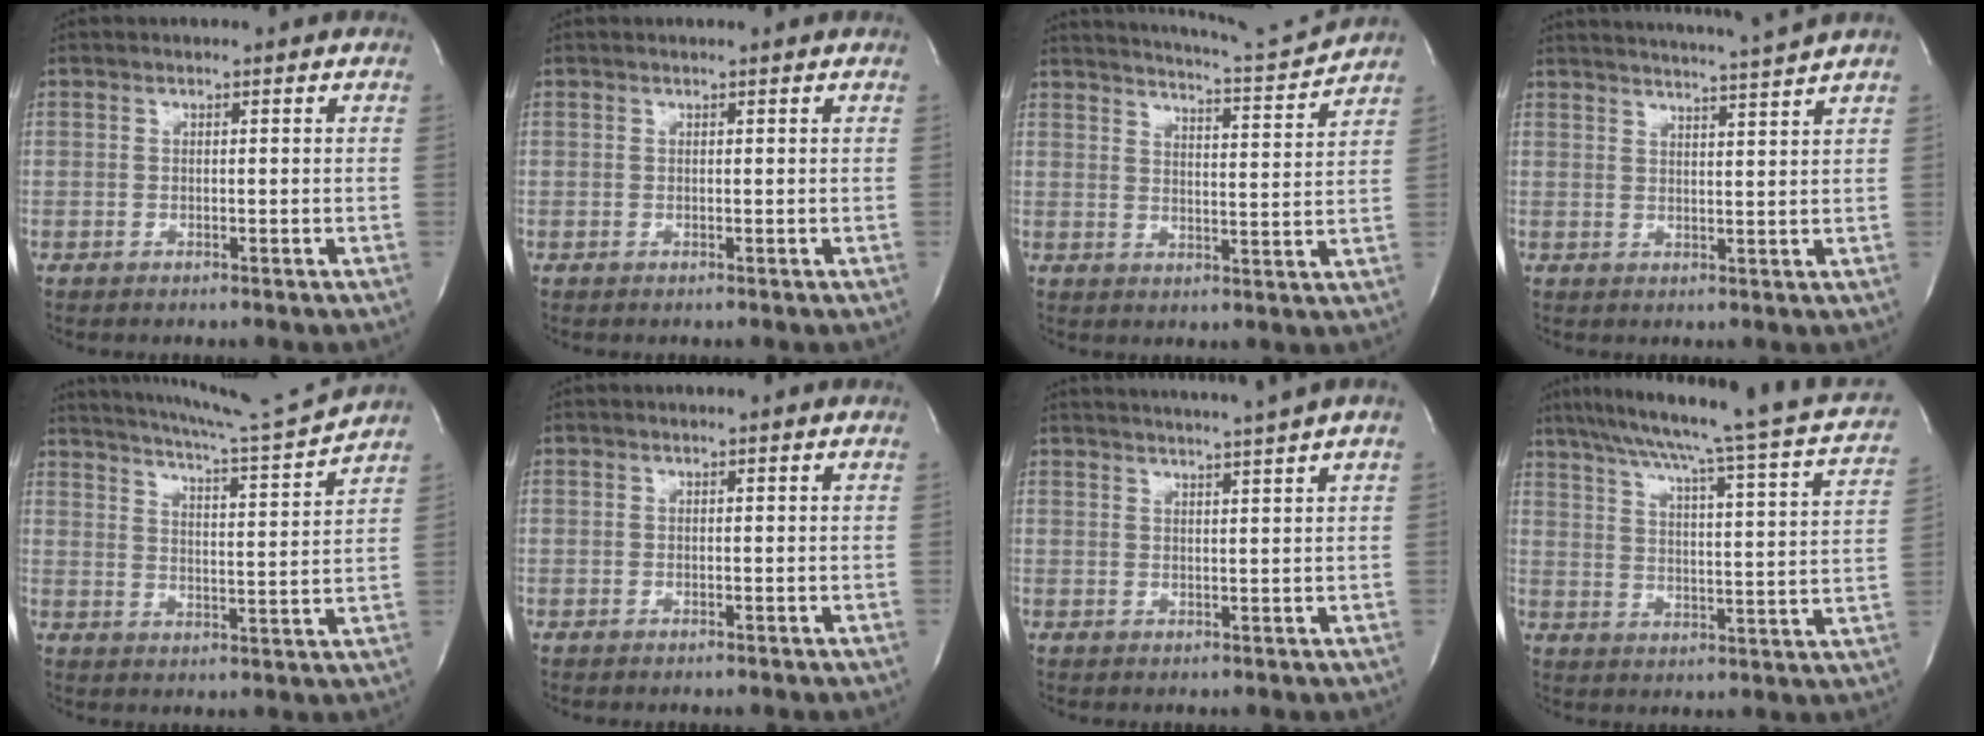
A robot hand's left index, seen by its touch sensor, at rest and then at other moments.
{"total": 1.0, "force": [1.0, -0.1, 0.3], "torque": [-0.008, 0.005, 0.015]}
{"total": 10.5, "force": [10.2, -1.9, 1.9], "torque": [-0.041, -0.039, 0.145]}
{"total": 10.0, "force": [9.2, -2.4, 2.9], "torque": [-0.048, -0.028, 0.125]}
{"total": 12.9, "force": [12.1, -2.9, 3.5], "torque": [-0.069, -0.053, 0.178]}
{"total": 0.0}
{"total": 8.6, "force": [7.5, -2.1, 3.6], "torque": [-0.052, -0.004, 0.094]}
{"total": 26.2, "force": [21.9, 0.4, 14.3], "torque": [-0.223, -0.026, 0.279]}